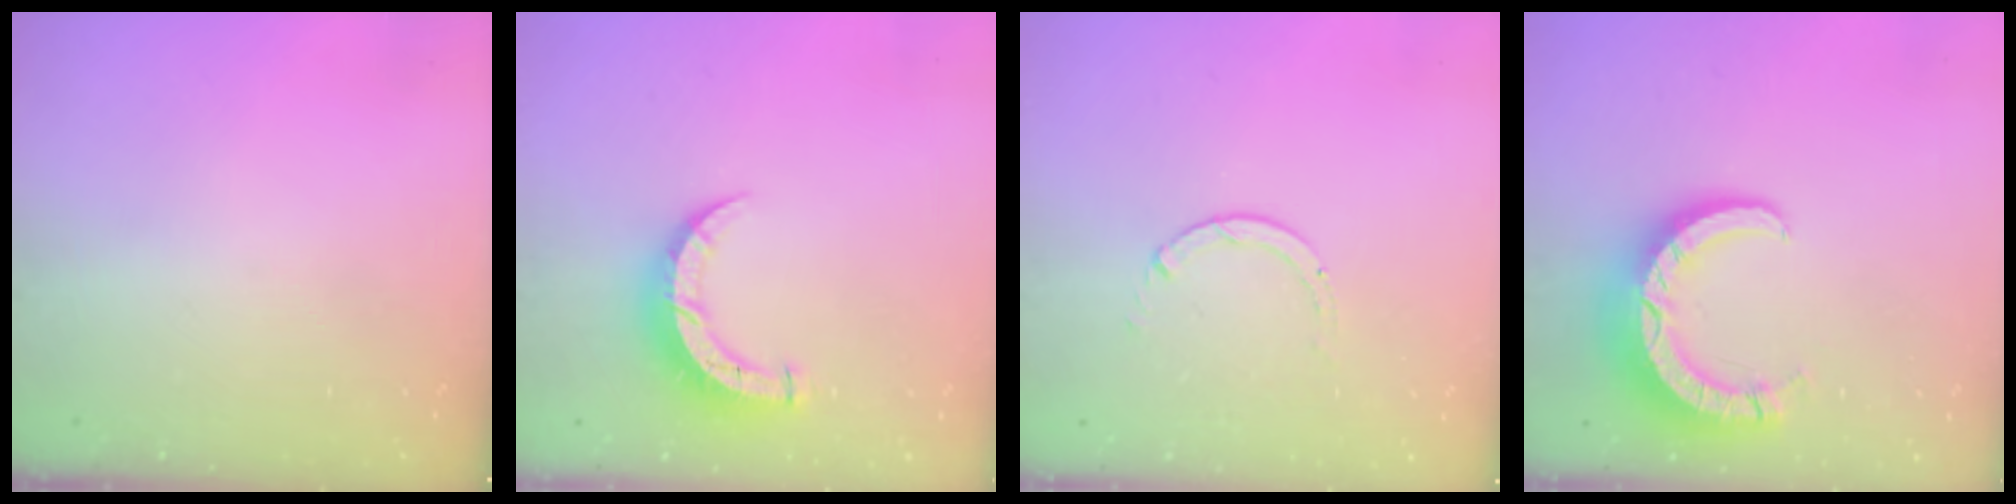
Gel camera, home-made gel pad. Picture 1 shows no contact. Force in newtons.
{"total": 8.2, "press": 8.2, "slide": 0.6}
{"total": 0.9, "press": 0.9, "slide": 0.1}
{"total": 9.9, "press": 9.8, "slide": 1.0}